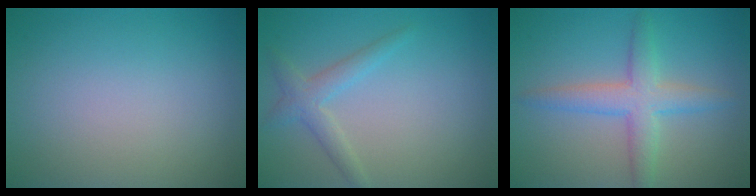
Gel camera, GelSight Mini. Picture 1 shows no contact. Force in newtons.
{"total": 3.3, "press": 3.3, "slide": 0.2}
{"total": 3.9, "press": 3.9, "slide": 0.1}